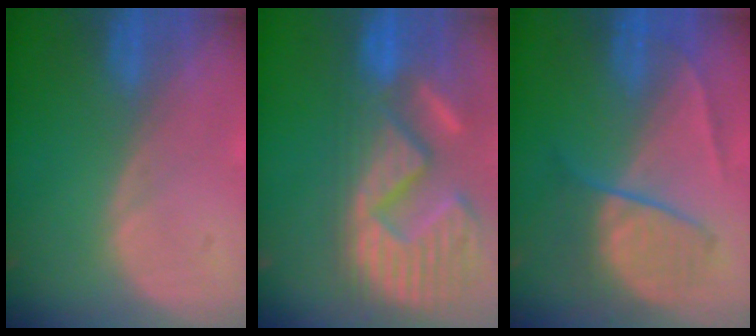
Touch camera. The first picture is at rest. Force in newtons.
{"total": 15.3, "press": 12.6, "slide": 8.7}
{"total": 6.5, "press": 6.2, "slide": 1.9}